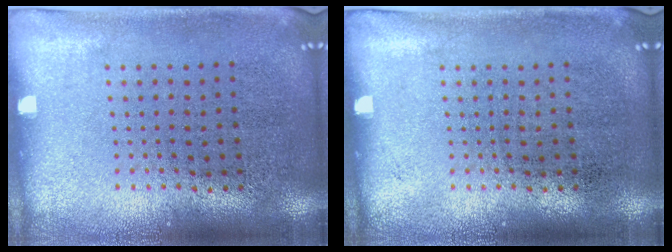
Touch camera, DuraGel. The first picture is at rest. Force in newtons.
{"total": 0.0}